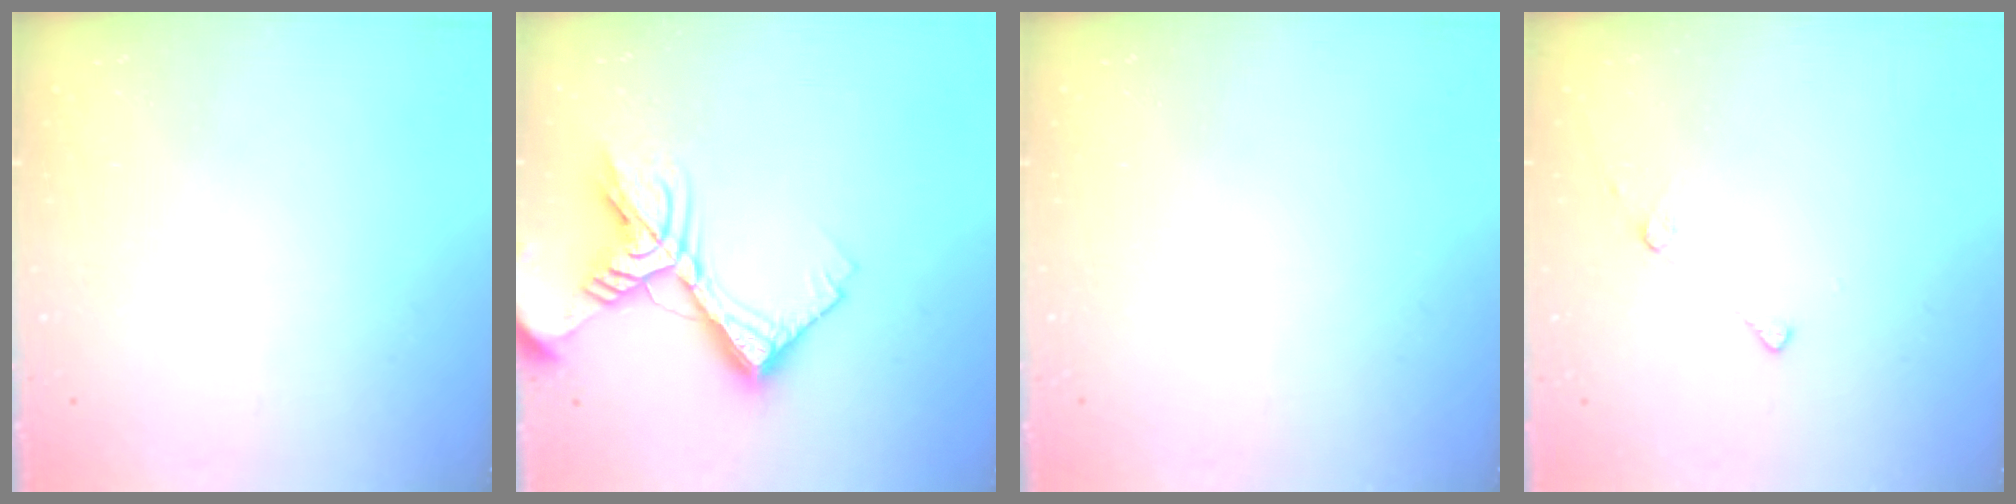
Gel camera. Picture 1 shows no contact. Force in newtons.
{"total": 15.4, "press": 15.3, "slide": 1.7}
{"total": 0.0}
{"total": 6.5, "press": 6.5, "slide": 0.7}